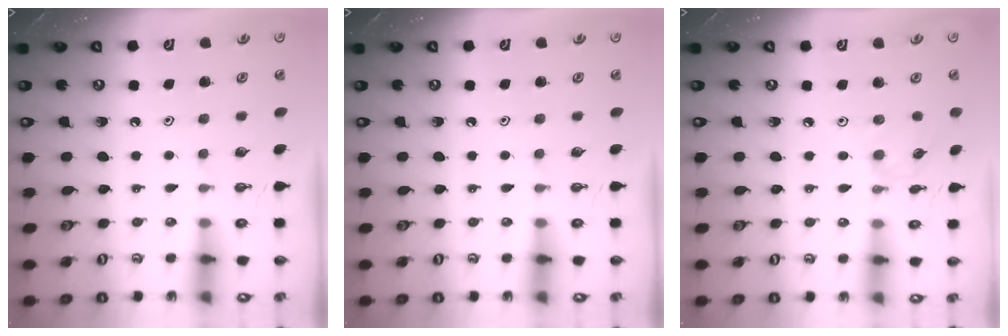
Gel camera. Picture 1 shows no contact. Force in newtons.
{"total": 0.0}
{"total": 1.5, "press": 1.4, "slide": 0.4}